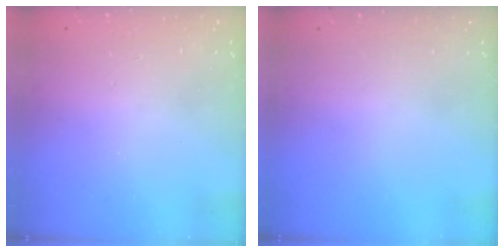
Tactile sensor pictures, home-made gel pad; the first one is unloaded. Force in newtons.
{"total": 0.0}